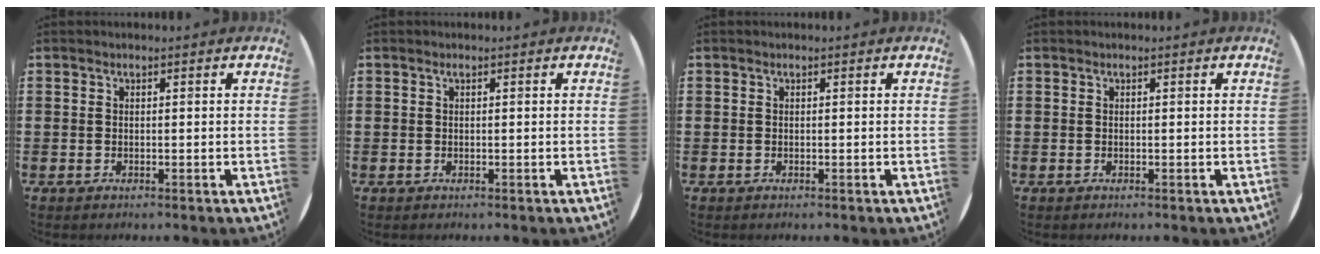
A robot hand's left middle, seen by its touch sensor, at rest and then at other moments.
{"total": 0.0}
{"total": 0.0}
{"total": 0.0}